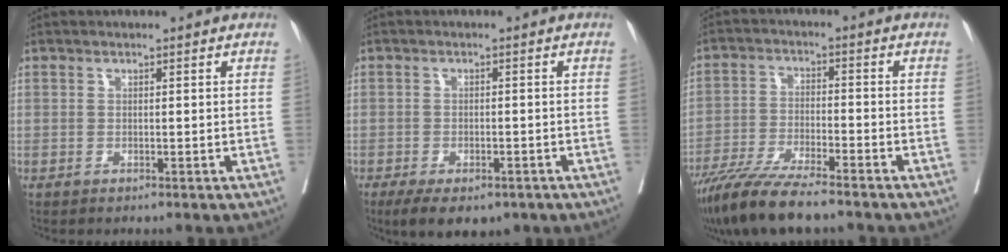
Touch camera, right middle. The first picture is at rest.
{"total": 8.5, "force": [-5.7, 3.9, 4.8], "torque": [-0.068, -0.005, -0.085]}
{"total": 11.1, "force": [-9.2, 0.9, 6.1], "torque": [-0.104, -0.031, -0.161]}